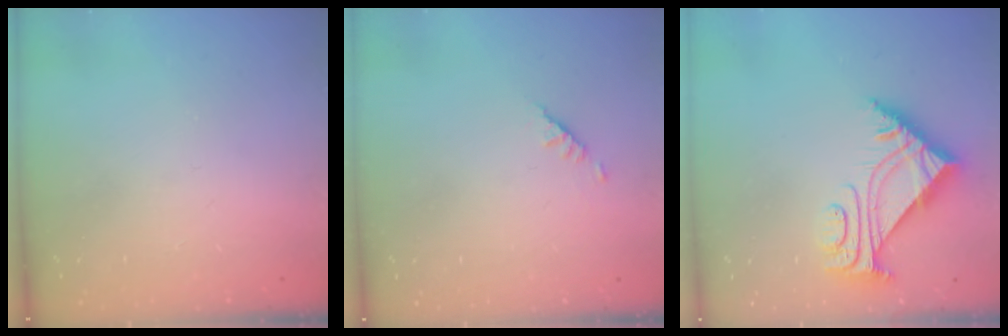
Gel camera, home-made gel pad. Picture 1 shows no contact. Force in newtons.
{"total": 1.9, "press": 1.8, "slide": 0.5}
{"total": 6.6, "press": 6.6, "slide": 0.9}